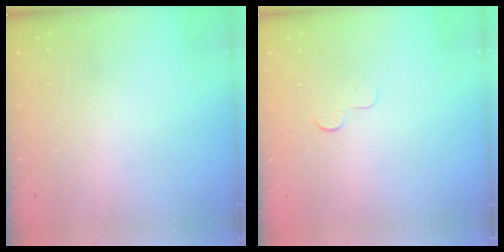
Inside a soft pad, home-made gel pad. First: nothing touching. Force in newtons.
{"total": 2.9, "press": 2.9, "slide": 0.3}